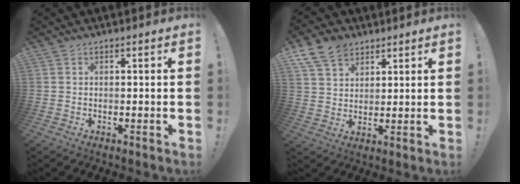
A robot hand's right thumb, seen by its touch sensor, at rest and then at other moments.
{"total": 9.8, "force": [6.3, 6.4, 3.9], "torque": [-0.070, -0.031, 0.125]}